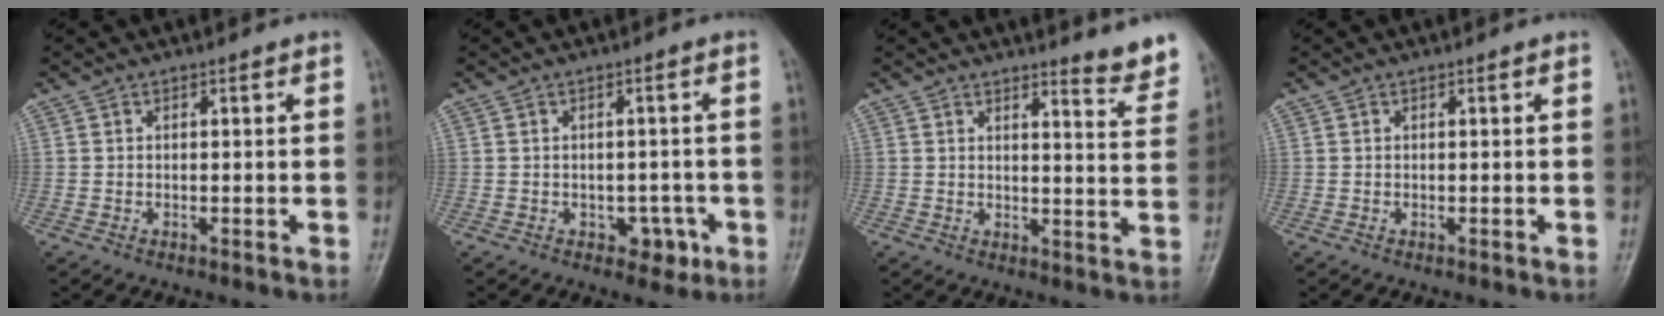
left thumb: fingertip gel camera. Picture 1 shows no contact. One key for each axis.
{"total": 4.1, "fx": -1.7, "fy": 2.9, "fz": 2.3, "tx": -0.005, "ty": 0.013, "tz": -0.018}
{"total": 6.0, "fx": 5.3, "fy": 0.5, "fz": 2.8, "tx": -0.023, "ty": -0.050, "tz": 0.058}
{"total": 0.0}